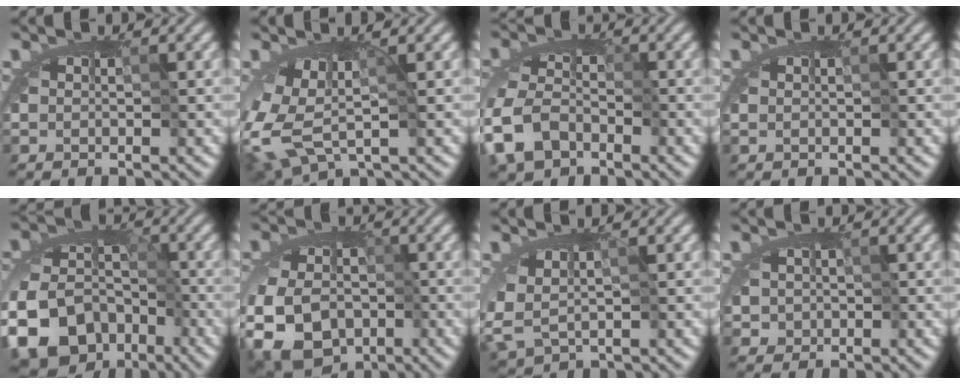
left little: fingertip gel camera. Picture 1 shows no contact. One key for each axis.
{"total": 4.4, "fx": -1.4, "fy": 2.3, "fz": 3.5, "tx": -0.071, "ty": -0.005, "tz": -0.026}
{"total": 6.7, "fx": -4.7, "fy": 3.8, "fz": 2.7, "tx": -0.043, "ty": -0.014, "tz": -0.105}
{"total": 0.0}
{"total": 17.9, "fx": -10.6, "fy": 13.7, "fz": 4.6, "tx": -0.081, "ty": -0.055, "tz": -0.181}
{"total": 11.6, "fx": -5.2, "fy": 8.9, "fz": 5.4, "tx": -0.074, "ty": -0.013, "tz": -0.113}
{"total": 1.8, "fx": 0.2, "fy": 0.9, "fz": 1.5, "tx": -0.032, "ty": -0.002, "tz": 0.010}
{"total": 1.5, "fx": 0.0, "fy": 1.4, "fz": 0.6, "tx": -0.011, "ty": 0.003, "tz": 0.003}